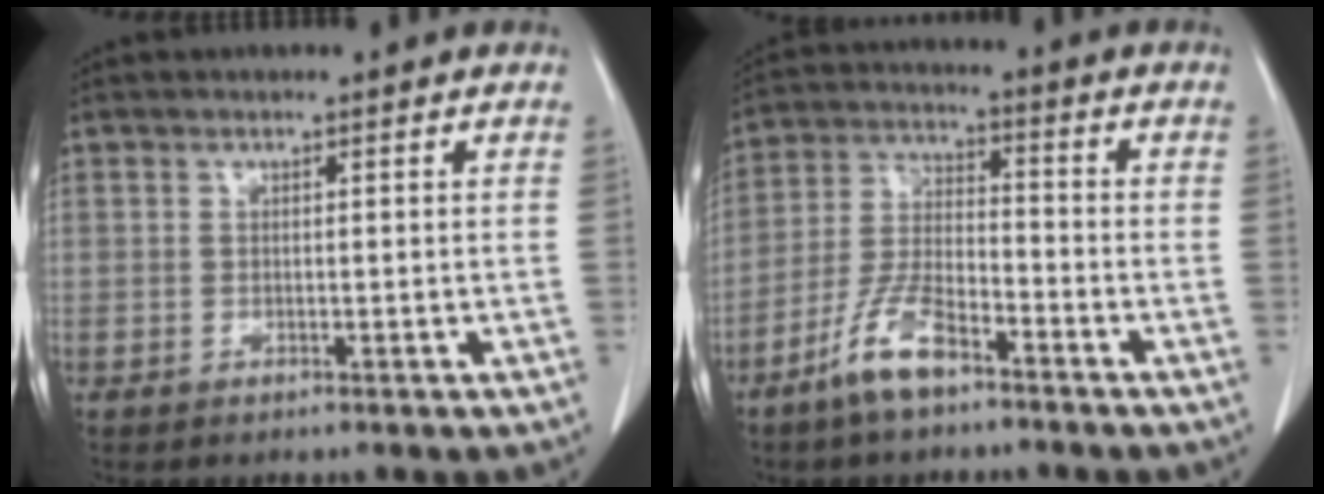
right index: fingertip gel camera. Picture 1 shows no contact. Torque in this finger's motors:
{"motor_torque": [0.98, -0.92, 0.41, 0.14]}